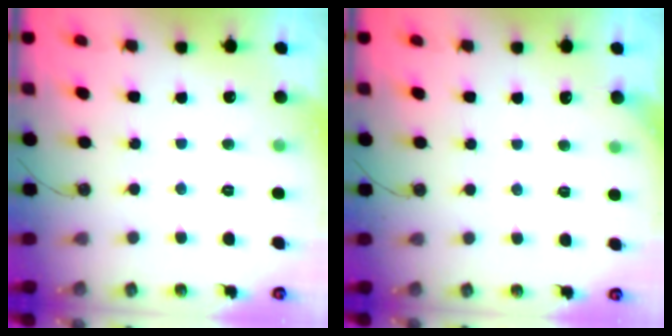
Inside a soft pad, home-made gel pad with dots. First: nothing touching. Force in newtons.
{"total": 4.1, "press": 4.1, "slide": 0.5}